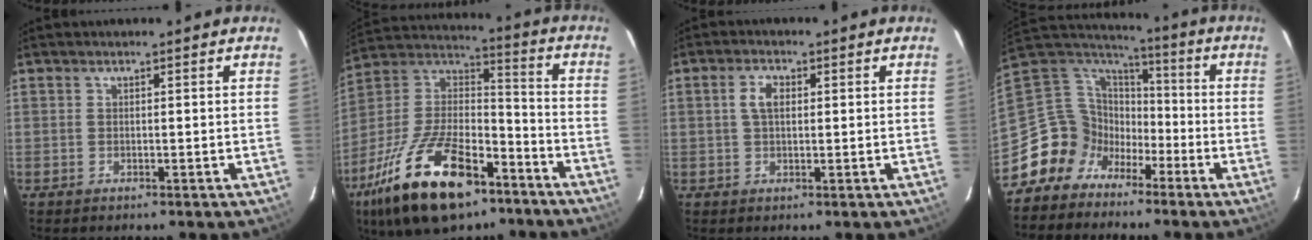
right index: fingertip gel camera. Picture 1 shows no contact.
{"total": 25.4, "force": [-15.0, 11.5, 17.0], "torque": [-0.341, -0.011, -0.252]}
{"total": 3.5, "force": [0.7, 2.0, 2.8], "torque": [-0.055, 0.009, 0.014]}
{"total": 12.5, "force": [-7.2, 9.9, 2.6], "torque": [-0.073, 0.035, -0.143]}